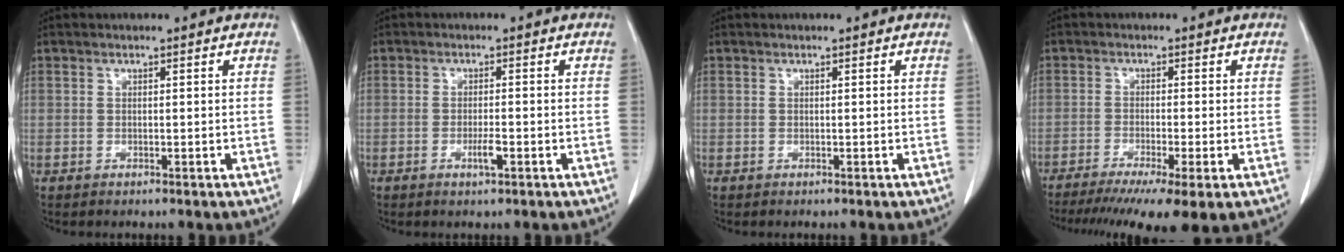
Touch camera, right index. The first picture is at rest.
{"total": 2.3, "force": [-0.9, 0.2, 2.1], "torque": [-0.038, -0.002, -0.015]}
{"total": 0.0}
{"total": 12.1, "force": [-8.4, 0.9, 8.6], "torque": [-0.119, -0.026, -0.134]}